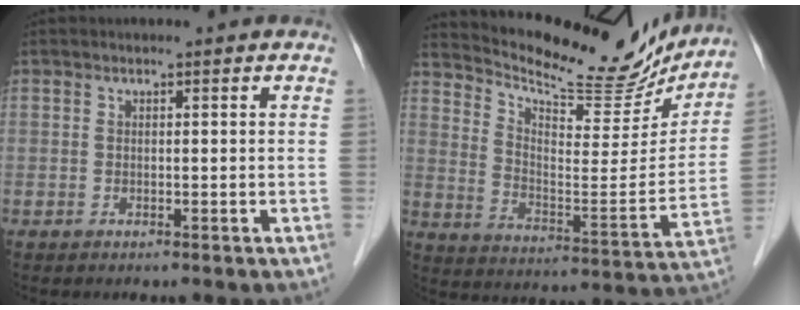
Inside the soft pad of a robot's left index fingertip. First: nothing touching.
{"total": 22.0, "force": [20.3, 4.7, 7.1], "torque": [-0.116, -0.043, 0.285]}